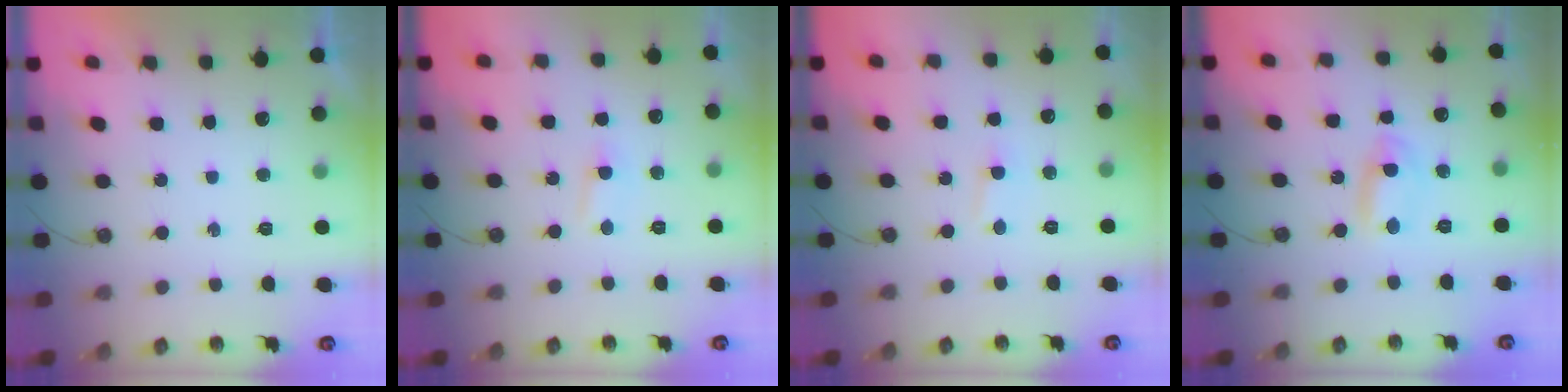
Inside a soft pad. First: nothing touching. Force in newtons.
{"total": 2.8, "press": 2.7, "slide": 0.6}
{"total": 6.6, "press": 1.0, "slide": 6.6}
{"total": 2.3, "press": 2.0, "slide": 1.2}